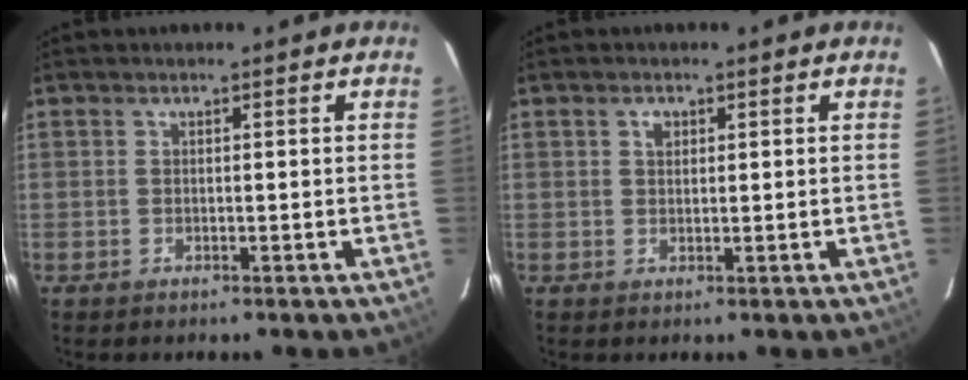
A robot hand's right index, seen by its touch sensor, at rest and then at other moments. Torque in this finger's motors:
{"motor_torque": [-0.02, 0.02, 0.02, 0.02]}